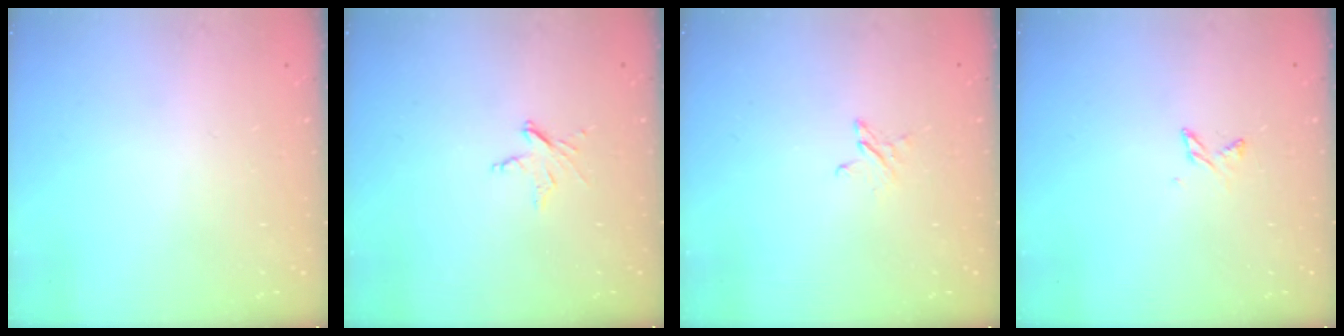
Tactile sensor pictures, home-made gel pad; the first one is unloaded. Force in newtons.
{"total": 3.6, "press": 3.6, "slide": 0.3}
{"total": 2.5, "press": 2.4, "slide": 0.2}
{"total": 2.7, "press": 2.7, "slide": 0.4}